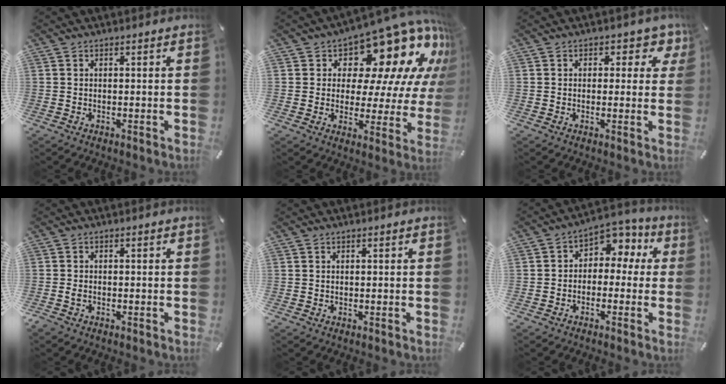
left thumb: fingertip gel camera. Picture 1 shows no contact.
{"total": 19.1, "force": [11.2, 10.2, 11.5], "torque": [-0.148, -0.091, 0.184]}
{"total": 4.0, "force": [1.6, 3.0, 2.2], "torque": [-0.013, -0.002, 0.018]}
{"total": 1.1, "force": [-0.8, 0.7, 0.4], "torque": [-0.011, 0.002, -0.016]}
{"total": 0.0}
{"total": 5.9, "force": [0.4, 5.2, 2.7], "torque": [-0.044, 0.000, 0.004]}